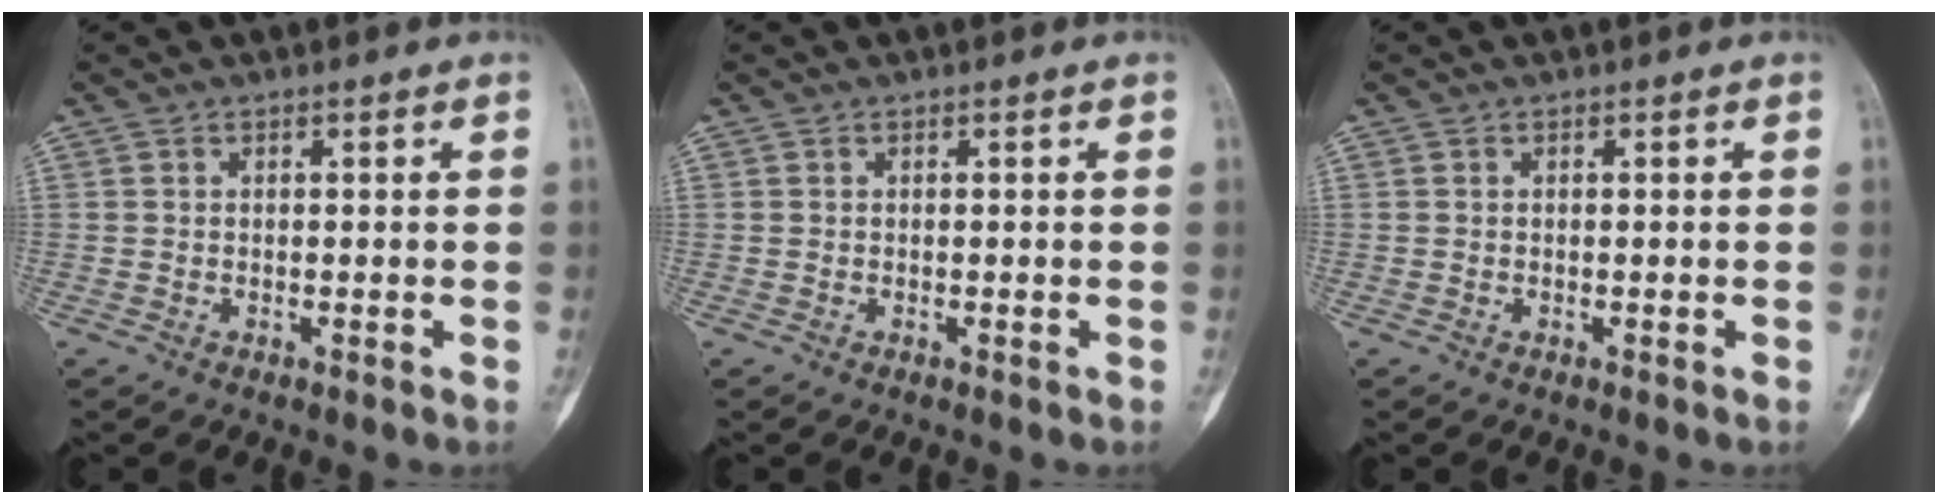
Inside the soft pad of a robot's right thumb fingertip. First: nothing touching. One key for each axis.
{"total": 0.0}
{"total": 0.0}